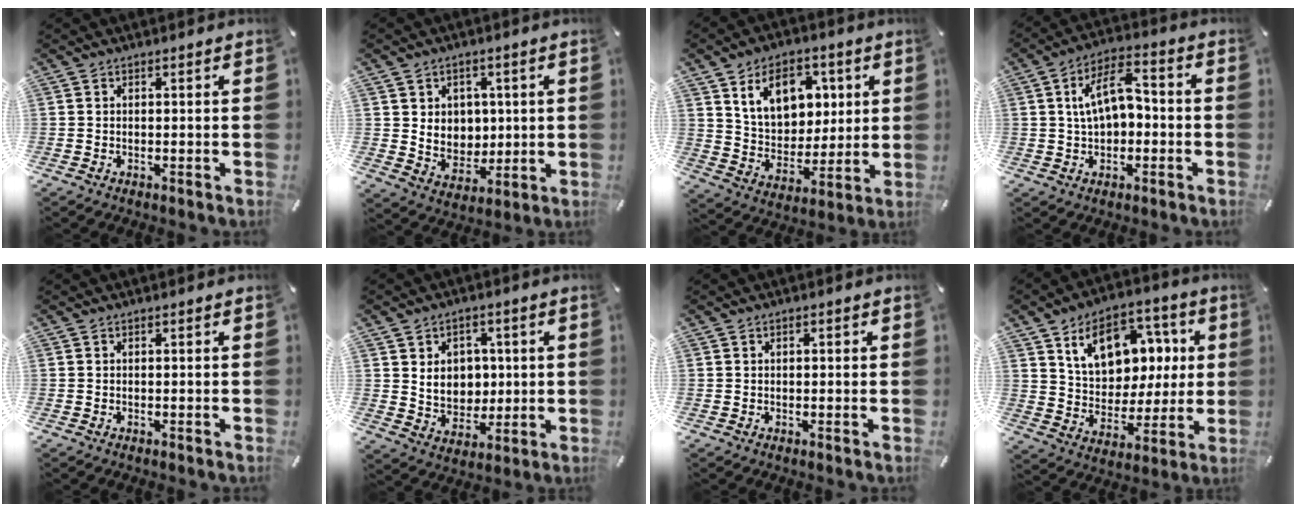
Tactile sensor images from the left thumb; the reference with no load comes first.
{"total": 7.1, "force": [2.3, 6.5, 1.4], "torque": [-0.013, -0.023, 0.044]}
{"total": 13.7, "force": [6.4, 10.2, 6.4], "torque": [-0.109, -0.019, 0.122]}
{"total": 10.1, "force": [0.8, 6.2, 8.0], "torque": [-0.137, 0.012, 0.015]}
{"total": 0.0}
{"total": 8.1, "force": [1.7, 7.3, 3.1], "torque": [-0.043, -0.005, 0.033]}
{"total": 0.7, "force": [0.1, 0.6, 0.3], "torque": [-0.007, 0.005, 0.001]}
{"total": 14.7, "force": [5.9, 11.5, 6.9], "torque": [-0.109, -0.021, 0.114]}